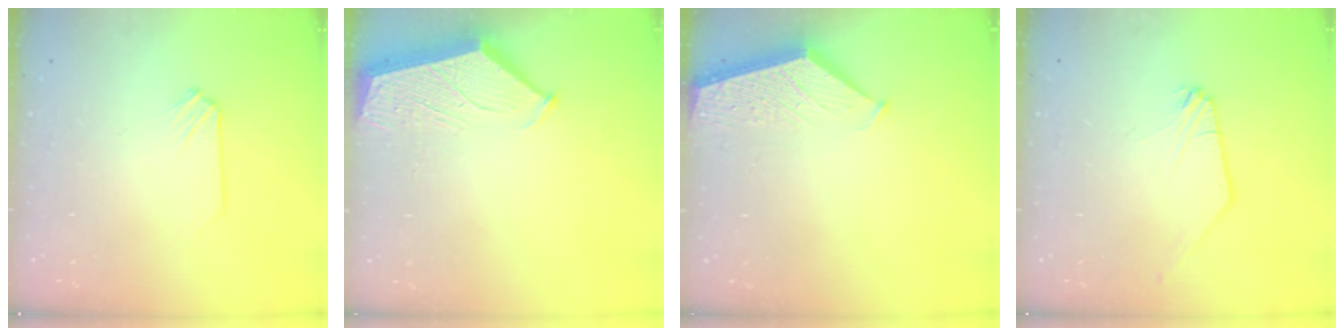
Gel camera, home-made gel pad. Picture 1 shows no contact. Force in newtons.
{"total": 4.7, "press": 4.7, "slide": 0.5}
{"total": 1.9, "press": 1.9, "slide": 0.2}
{"total": 0.0}